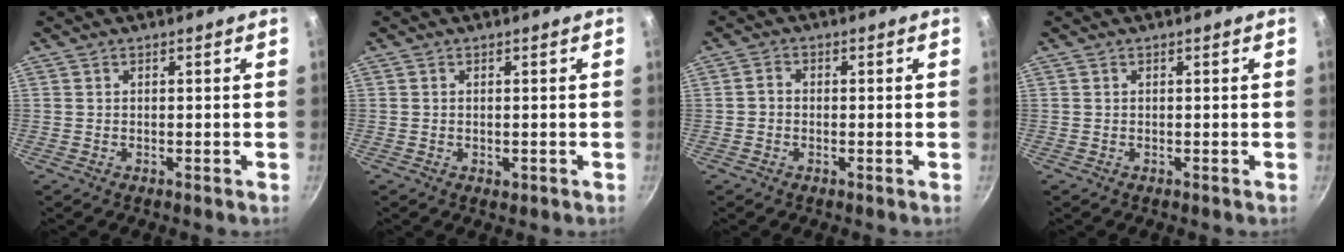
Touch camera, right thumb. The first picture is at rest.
{"total": 1.1, "force": [-0.1, 0.7, 0.8], "torque": [-0.011, -0.002, -0.001]}
{"total": 2.0, "force": [-0.4, 1.7, 1.0], "torque": [-0.016, 0.011, -0.010]}
{"total": 0.0}